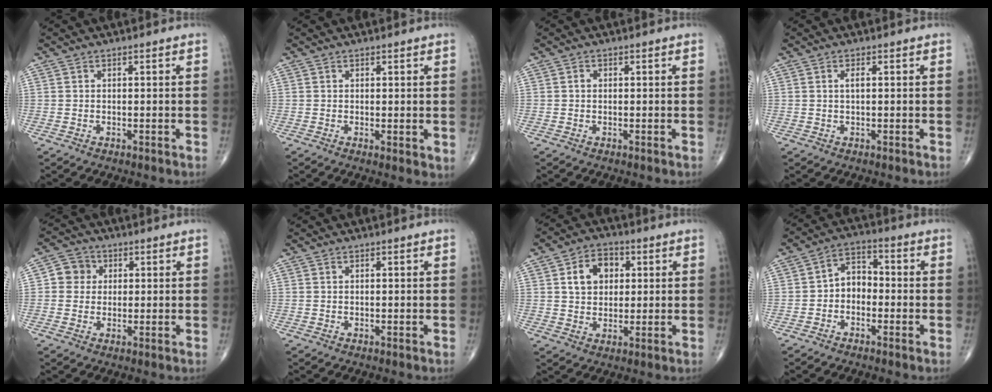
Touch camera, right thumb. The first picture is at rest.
{"total": 2.0, "force": [0.1, 0.8, 1.8], "torque": [-0.029, -0.009, -0.002]}
{"total": 0.7, "force": [0.0, 0.6, 0.4], "torque": [-0.002, 0.002, -0.002]}
{"total": 2.7, "force": [0.4, 1.0, 2.4], "torque": [-0.045, 0.005, 0.005]}
{"total": 5.7, "force": [1.2, 5.3, 1.4], "torque": [0.006, 0.006, 0.012]}
{"total": 0.0}
{"total": 8.0, "force": [2.0, 6.1, 4.8], "torque": [-0.050, 0.004, 0.030]}
{"total": 5.5, "force": [-1.4, 4.1, 3.4], "torque": [-0.035, 0.029, -0.041]}